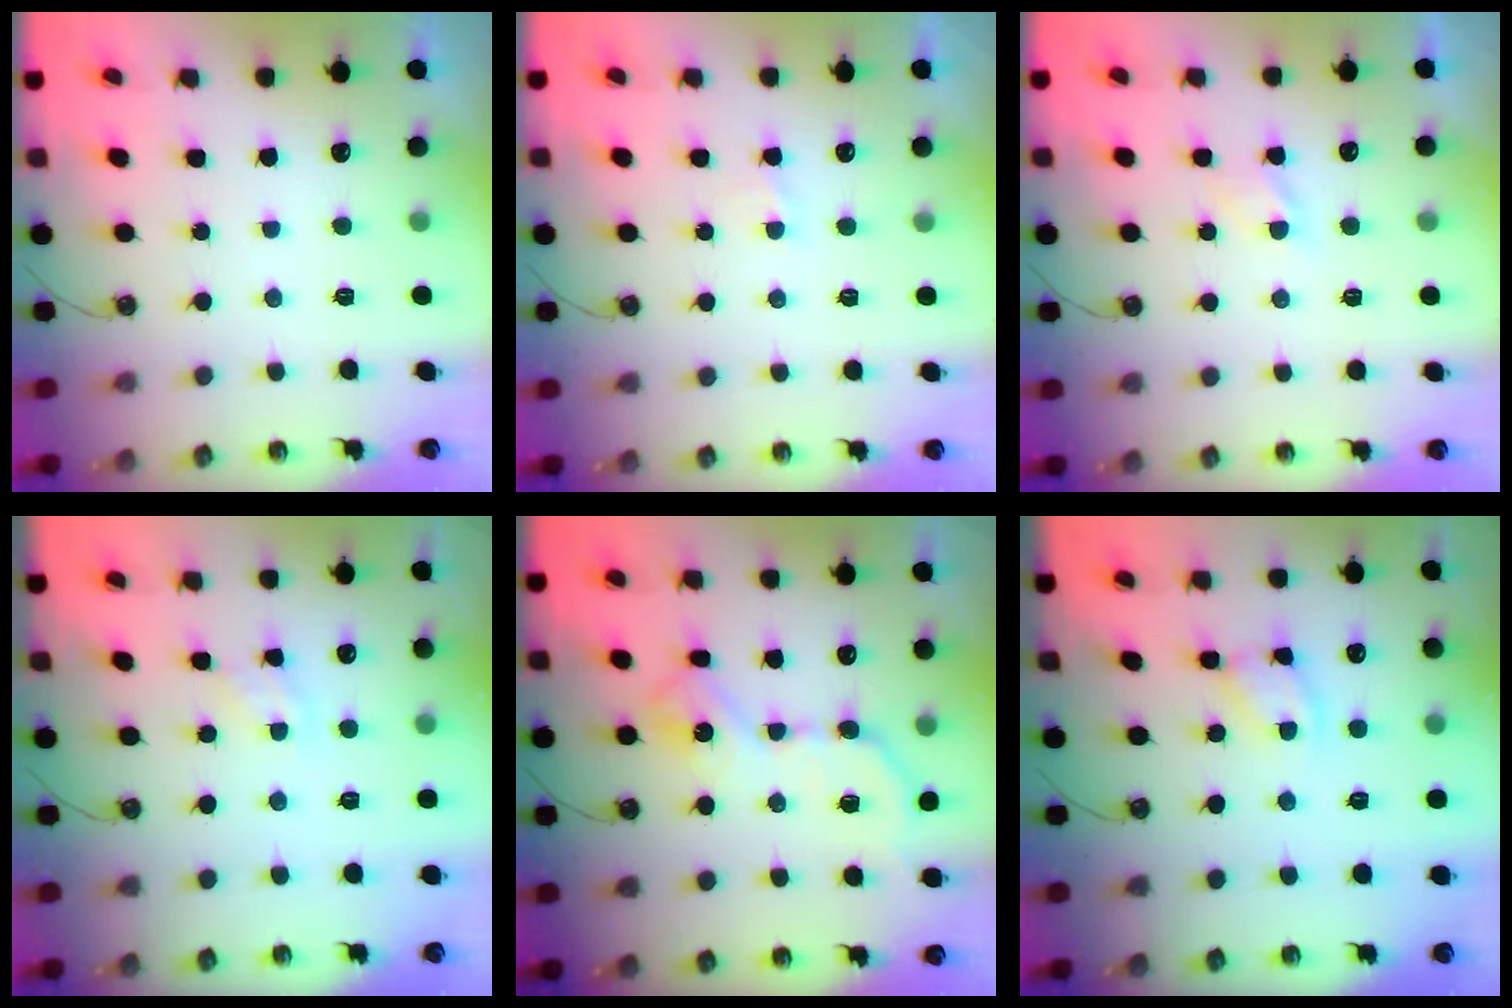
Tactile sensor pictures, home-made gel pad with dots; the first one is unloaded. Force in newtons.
{"total": 1.6, "press": 1.6, "slide": 0.2}
{"total": 2.8, "press": 2.7, "slide": 0.4}
{"total": 2.6, "press": 2.6, "slide": 0.4}
{"total": 11.9, "press": 11.8, "slide": 0.2}
{"total": 5.3, "press": 5.3, "slide": 0.3}